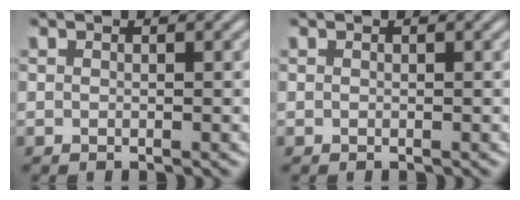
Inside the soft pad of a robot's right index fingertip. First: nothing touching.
{"total": 0.0}